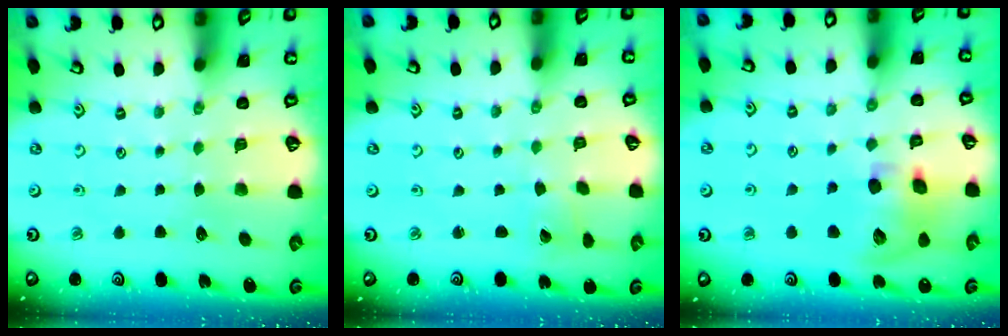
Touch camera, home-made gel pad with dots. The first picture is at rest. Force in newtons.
{"total": 2.6, "press": 2.6, "slide": 0.3}
{"total": 14.2, "press": 14.0, "slide": 2.3}